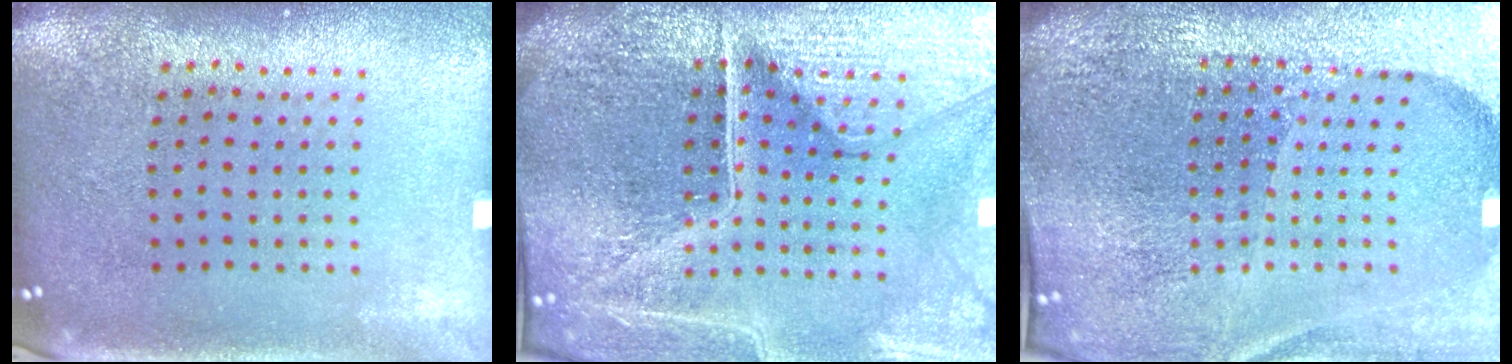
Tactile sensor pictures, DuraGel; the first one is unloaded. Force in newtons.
{"total": 7.1, "press": 6.2, "slide": 3.4}
{"total": 6.4, "press": 5.6, "slide": 3.1}